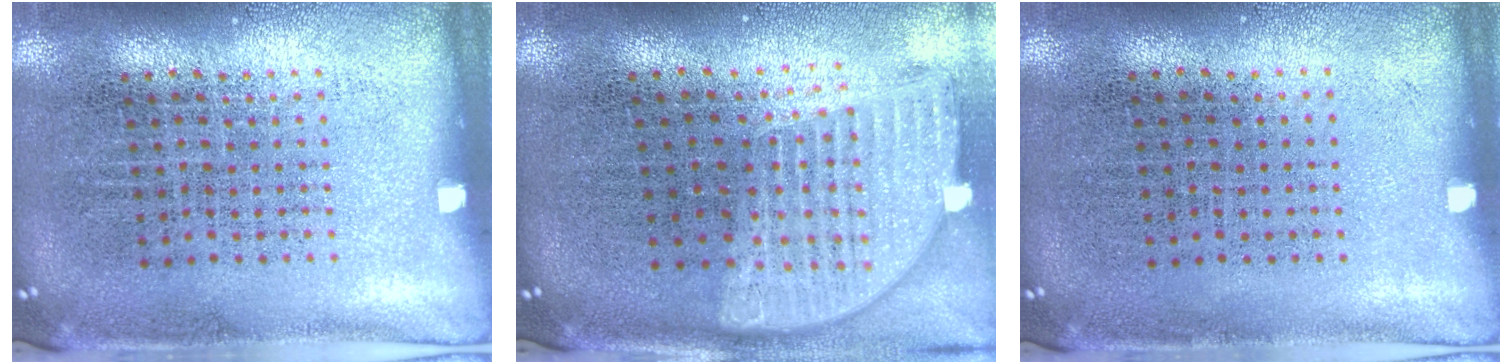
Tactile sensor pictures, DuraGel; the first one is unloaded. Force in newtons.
{"total": 1.7, "press": 1.4, "slide": 1.0}
{"total": 0.0}